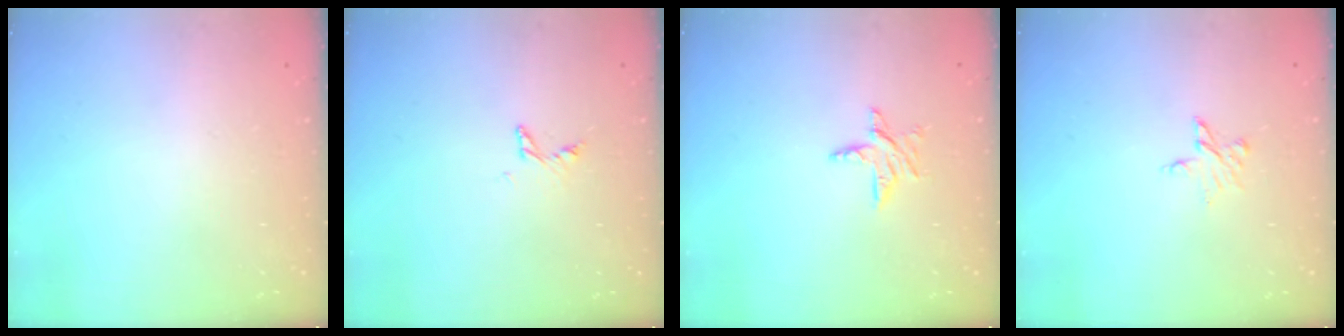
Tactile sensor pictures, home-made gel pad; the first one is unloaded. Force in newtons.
{"total": 2.7, "press": 2.7, "slide": 0.1}
{"total": 6.0, "press": 6.0, "slide": 0.5}
{"total": 4.5, "press": 4.5, "slide": 0.4}